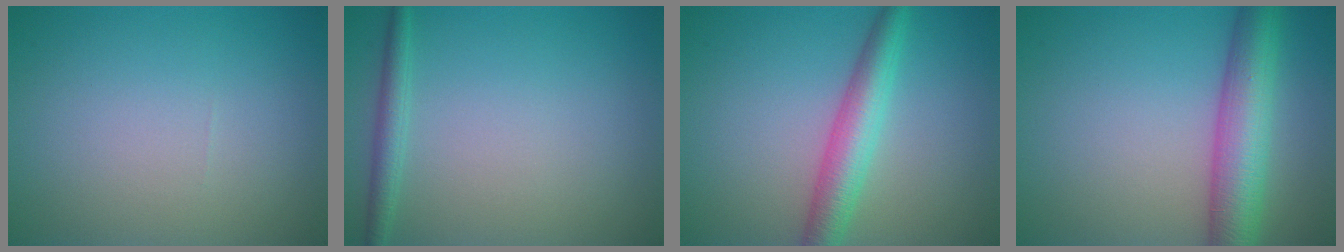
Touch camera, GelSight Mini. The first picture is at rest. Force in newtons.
{"total": 1.8, "press": 1.8, "slide": 0.1}
{"total": 4.4, "press": 4.4, "slide": 0.1}
{"total": 6.9, "press": 6.9, "slide": 0.2}